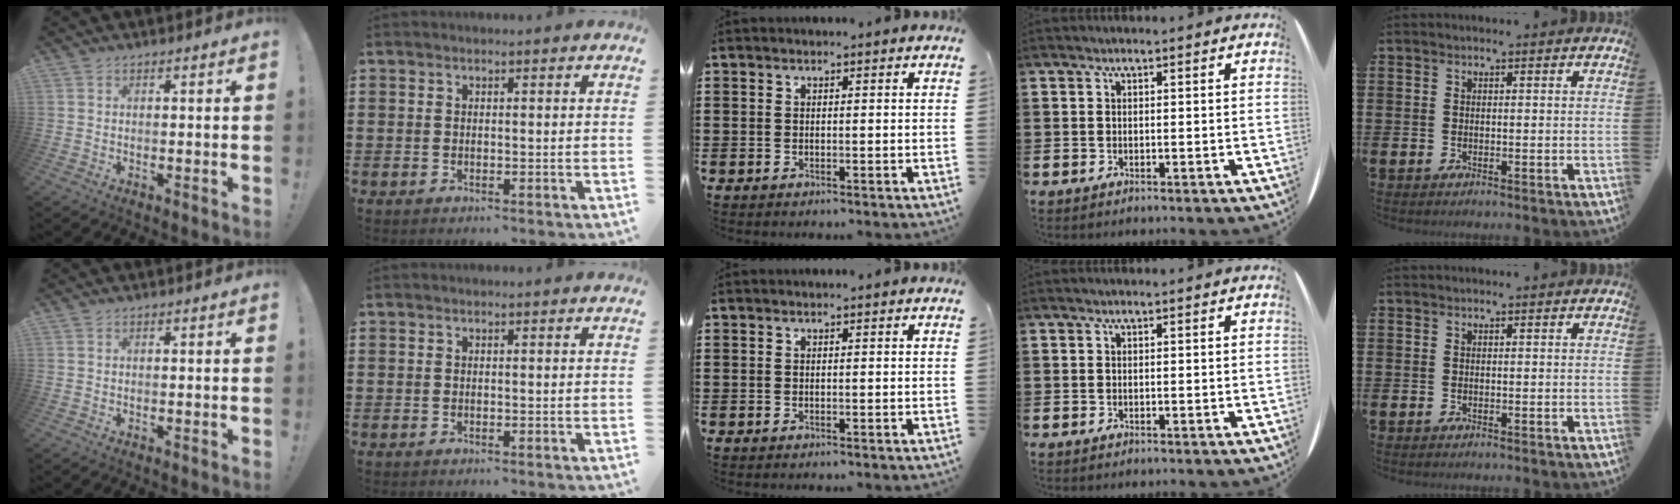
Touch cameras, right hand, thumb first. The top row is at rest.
{}